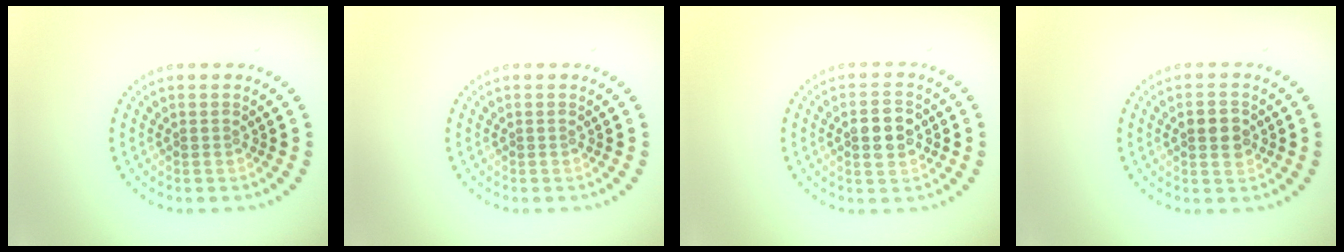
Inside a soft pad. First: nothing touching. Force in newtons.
{"total": 0.0}
{"total": 3.6, "press": 3.6, "slide": 0.2}
{"total": 2.9, "press": 2.9, "slide": 0.1}